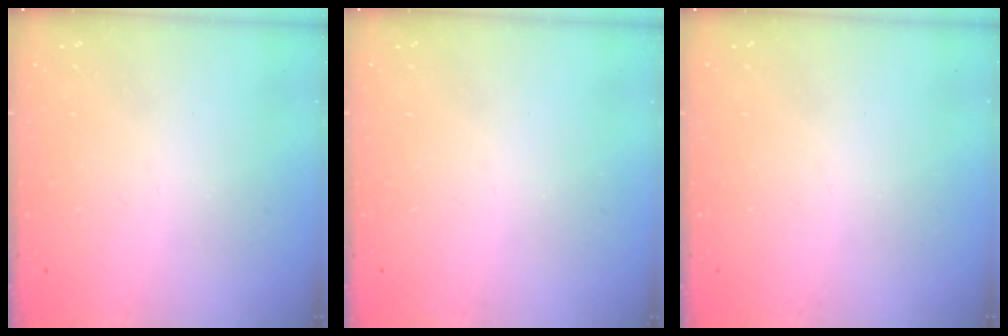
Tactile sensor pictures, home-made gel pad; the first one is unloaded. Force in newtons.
{"total": 0.0}
{"total": 0.0}